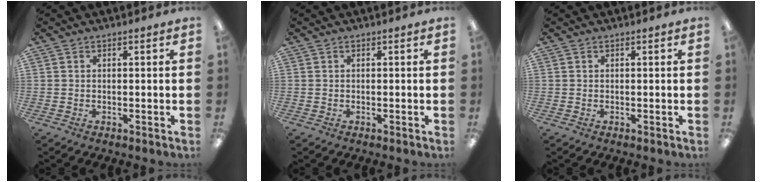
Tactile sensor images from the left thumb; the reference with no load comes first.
{"total": 0.0}
{"total": 0.0}